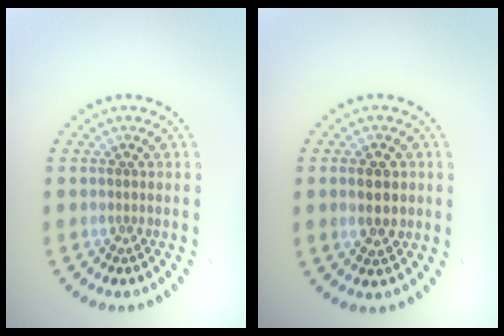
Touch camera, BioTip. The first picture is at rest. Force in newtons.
{"total": 2.8, "press": 2.8, "slide": 0.2}